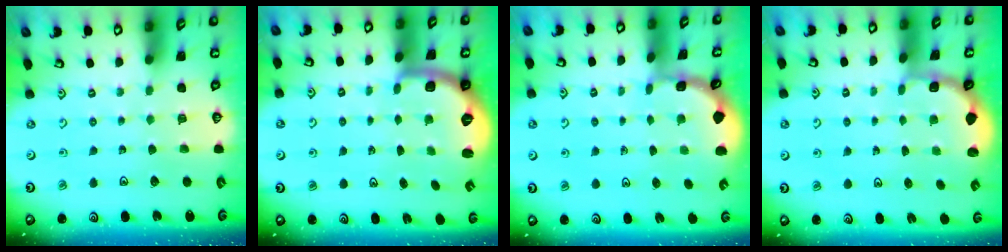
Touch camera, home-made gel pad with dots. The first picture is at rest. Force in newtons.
{"total": 1.9, "press": 1.8, "slide": 0.4}
{"total": 1.5, "press": 1.4, "slide": 0.3}
{"total": 1.9, "press": 1.8, "slide": 0.7}